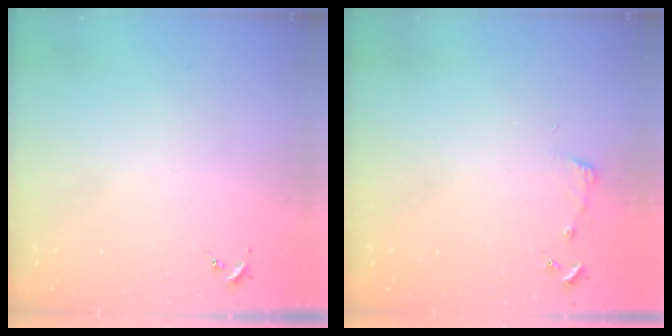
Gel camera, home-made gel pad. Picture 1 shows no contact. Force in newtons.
{"total": 2.9, "press": 2.9, "slide": 0.3}